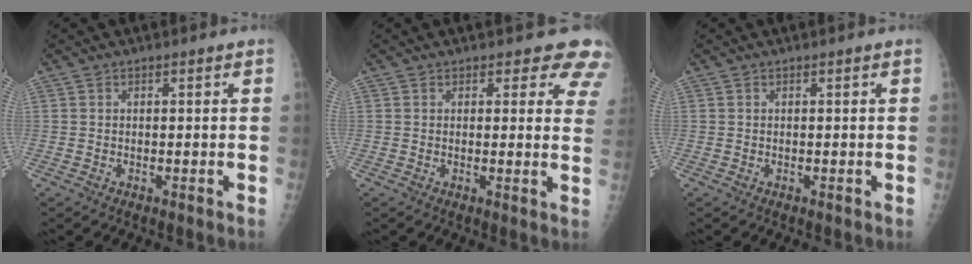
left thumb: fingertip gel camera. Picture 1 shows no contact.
{"total": 7.4, "force": [6.3, 3.4, 2.0], "torque": [0.031, -0.026, 0.043]}
{"total": 0.0}